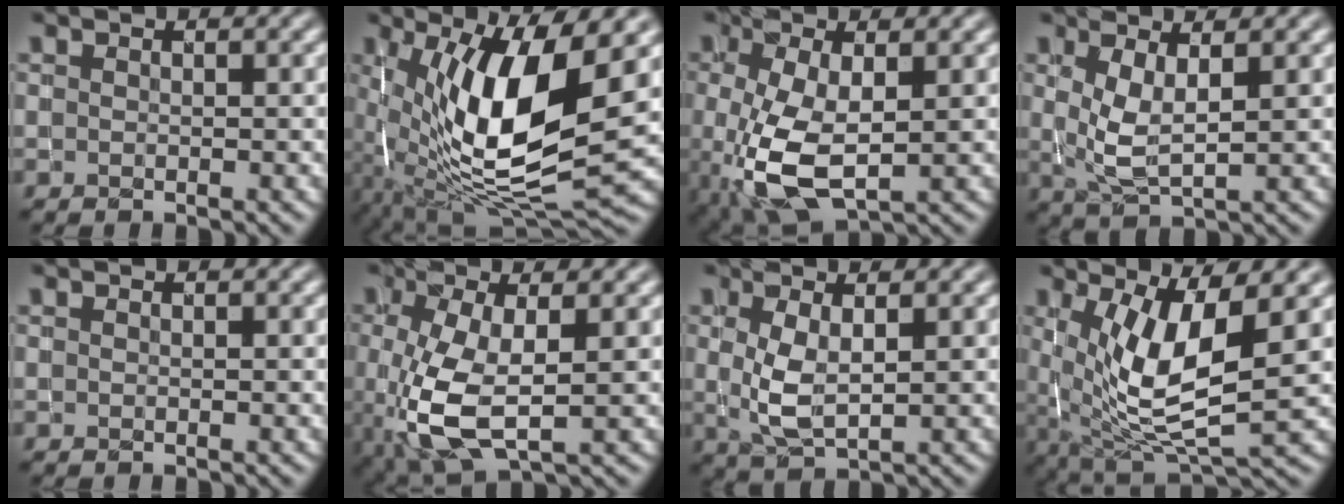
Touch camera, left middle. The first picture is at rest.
{"total": 13.0, "force": [1.3, 4.8, 12.0], "torque": [-0.226, -0.016, 0.027]}
{"total": 6.4, "force": [-1.2, 3.0, 5.5], "torque": [-0.132, -0.010, -0.015]}
{"total": 3.0, "force": [0.8, 1.0, 2.7], "torque": [-0.060, -0.009, 0.023]}
{"total": 0.0}
{"total": 6.6, "force": [-1.3, 2.9, 5.8], "torque": [-0.140, -0.011, -0.017]}
{"total": 3.2, "force": [0.5, 1.4, 2.8], "torque": [-0.064, -0.003, 0.015]}
{"total": 8.4, "force": [1.1, 3.1, 7.8], "torque": [-0.150, -0.014, 0.029]}